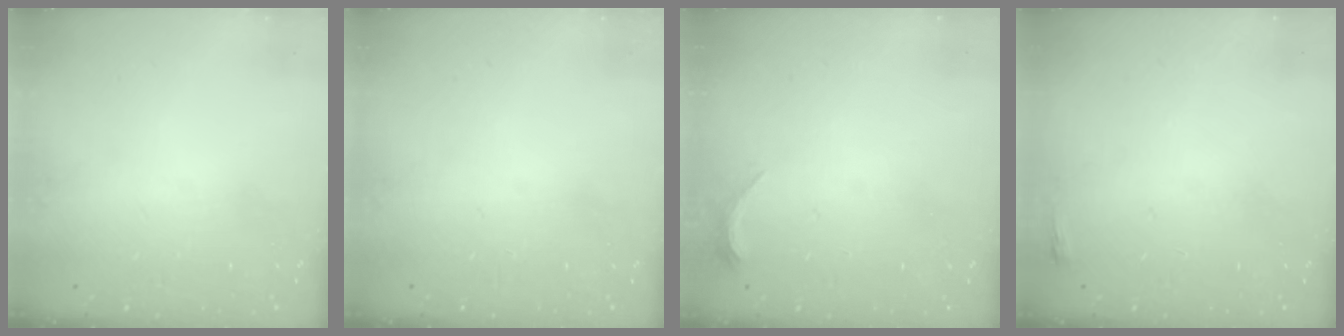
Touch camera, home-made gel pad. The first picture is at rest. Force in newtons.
{"total": 0.0}
{"total": 4.8, "press": 4.7, "slide": 0.9}
{"total": 2.0, "press": 2.0, "slide": 0.5}